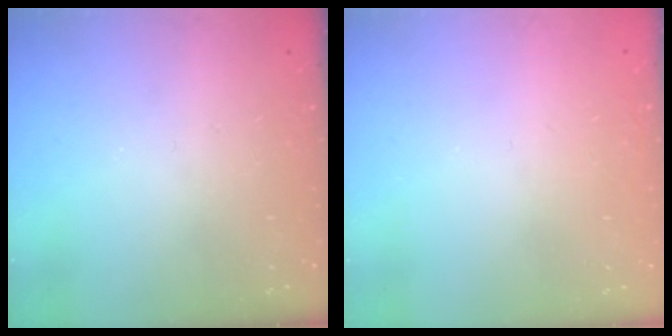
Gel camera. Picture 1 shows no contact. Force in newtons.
{"total": 1.5, "press": 1.5, "slide": 0.1}